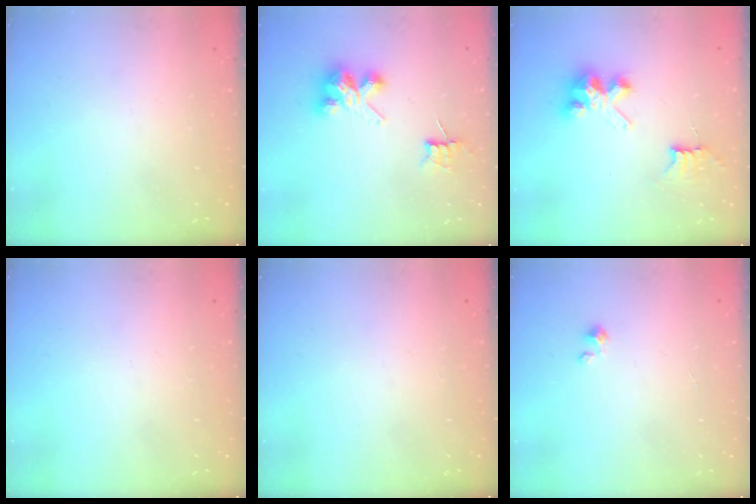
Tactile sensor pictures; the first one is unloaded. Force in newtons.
{"total": 6.8, "press": 6.8, "slide": 0.5}
{"total": 7.5, "press": 7.5, "slide": 0.5}
{"total": 0.0}
{"total": 0.0}
{"total": 0.9, "press": 0.9, "slide": 0.1}